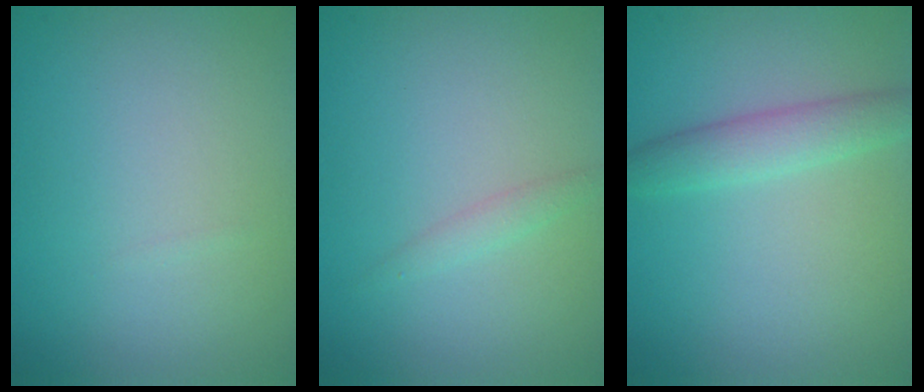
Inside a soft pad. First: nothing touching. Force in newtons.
{"total": 1.0, "press": 1.0, "slide": 0.0}
{"total": 2.7, "press": 2.7, "slide": 0.2}